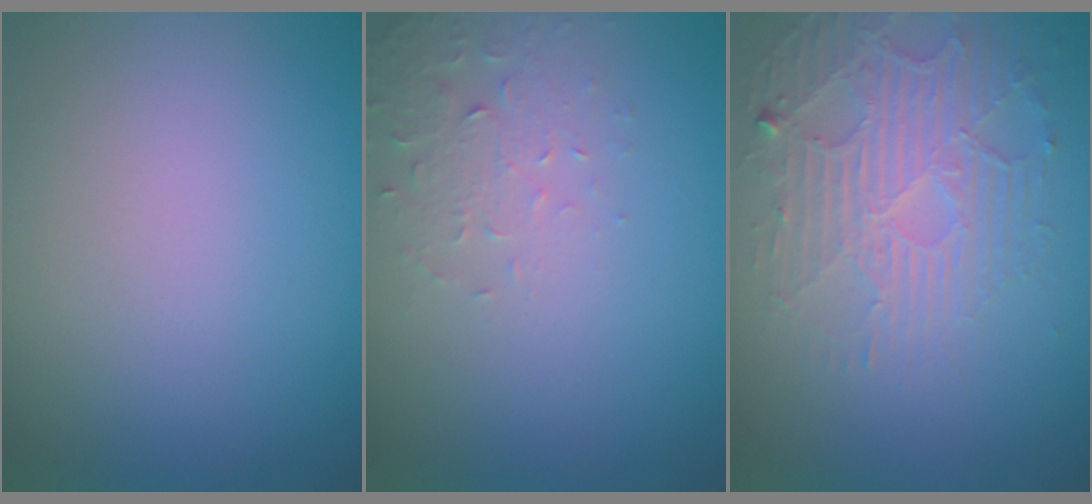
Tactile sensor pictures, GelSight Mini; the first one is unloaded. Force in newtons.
{"total": 2.2, "press": 2.2, "slide": 0.4}
{"total": 4.8, "press": 3.4, "slide": 3.4}